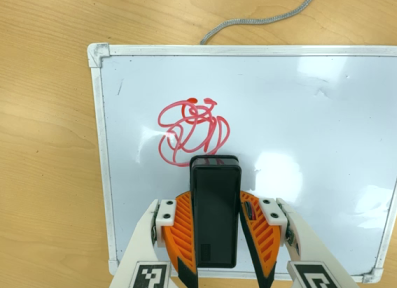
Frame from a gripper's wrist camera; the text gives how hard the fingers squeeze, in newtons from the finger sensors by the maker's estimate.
{"total": 6.6, "left": 5.7, "right": 7.5}